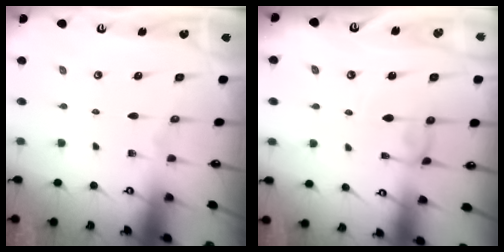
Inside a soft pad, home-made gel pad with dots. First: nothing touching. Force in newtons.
{"total": 1.5, "press": 1.5, "slide": 0.2}